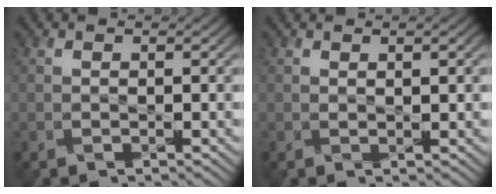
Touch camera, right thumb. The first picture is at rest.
{"total": 1.2, "force": [0.5, 0.1, 1.0], "torque": [-0.017, 0.001, 0.010]}